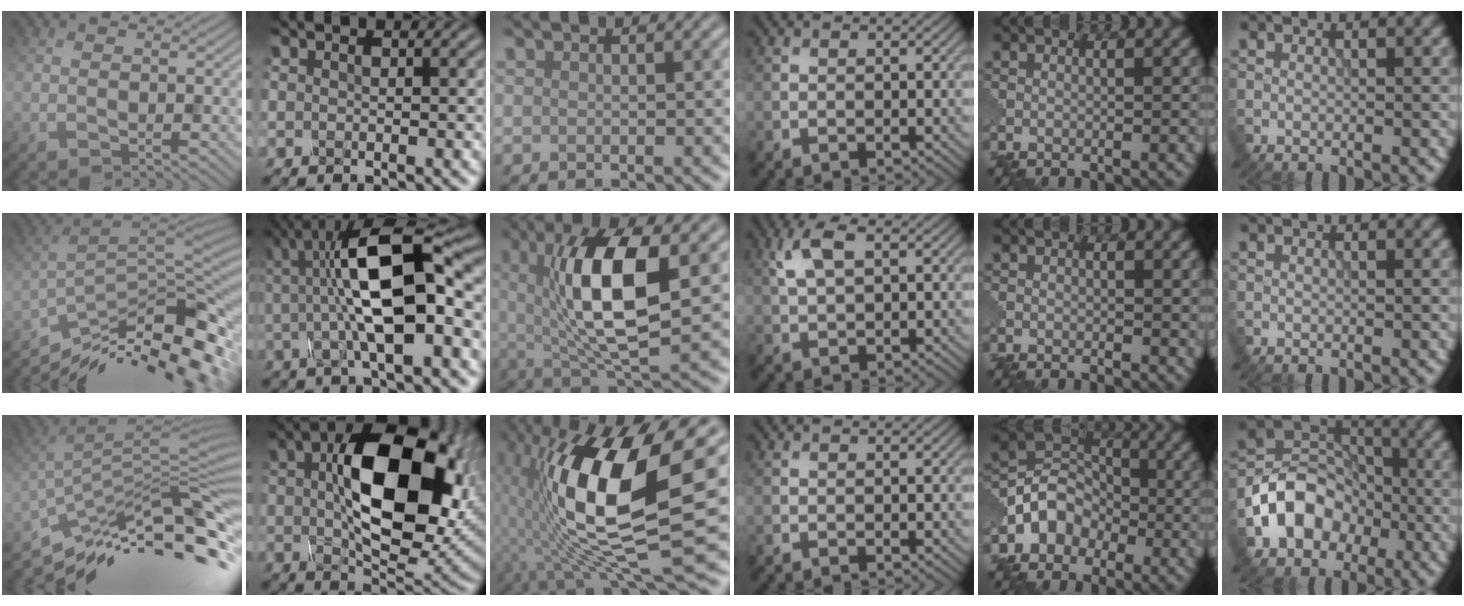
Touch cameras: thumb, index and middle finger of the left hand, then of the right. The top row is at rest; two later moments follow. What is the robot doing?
{"motion": "assemble", "object": "glue stick"}